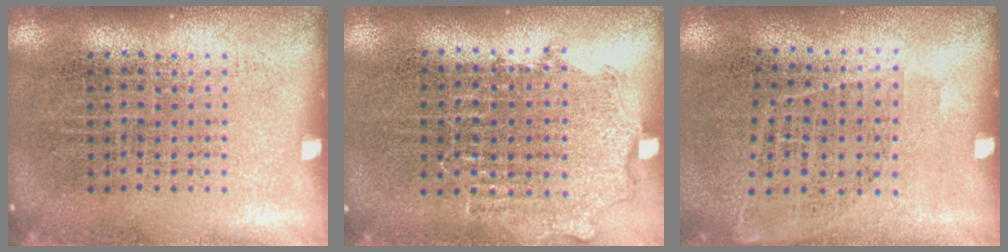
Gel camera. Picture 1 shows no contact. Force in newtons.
{"total": 0.9, "press": 0.9, "slide": 0.2}
{"total": 0.9, "press": 0.7, "slide": 0.6}